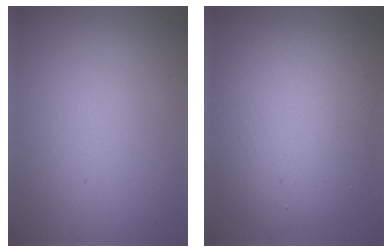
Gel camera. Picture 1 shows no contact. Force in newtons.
{"total": 8.3, "press": 8.3, "slide": 0.7}